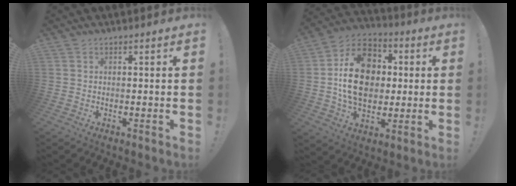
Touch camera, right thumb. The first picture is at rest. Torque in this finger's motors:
{"motor_torque": [1.95, 1.89, 1.52, -0.33, 0.45]}